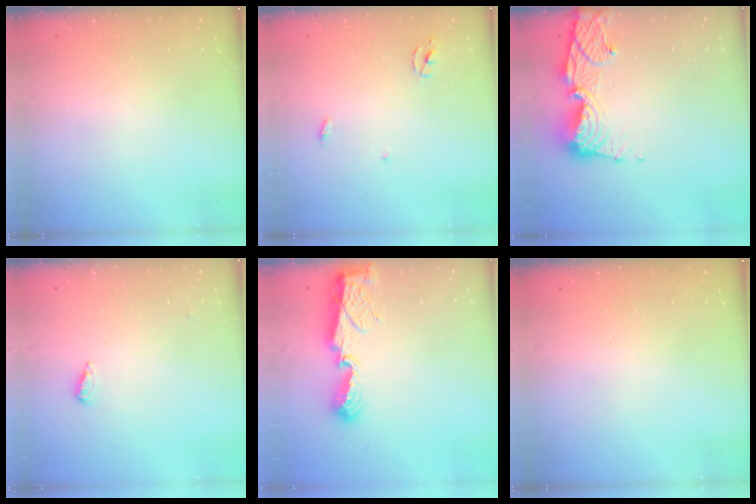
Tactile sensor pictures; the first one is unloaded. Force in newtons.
{"total": 2.3, "press": 2.3, "slide": 0.2}
{"total": 13.3, "press": 13.2, "slide": 1.6}
{"total": 2.2, "press": 2.2, "slide": 0.5}
{"total": 7.3, "press": 7.3, "slide": 0.7}
{"total": 0.0}